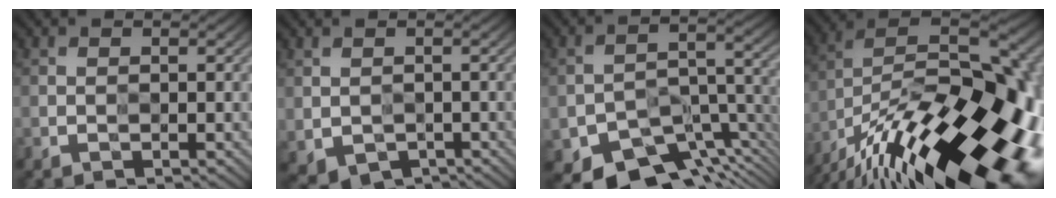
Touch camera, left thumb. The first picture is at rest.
{"total": 3.1, "force": [-0.9, 2.4, 1.7], "torque": [-0.046, -0.018, -0.008]}
{"total": 10.3, "force": [-7.8, 4.6, 4.9], "torque": [-0.078, -0.021, -0.120]}
{"total": 21.2, "force": [-13.8, 6.8, 14.6], "torque": [-0.211, -0.003, -0.212]}